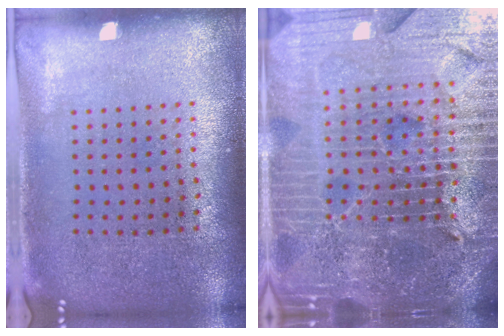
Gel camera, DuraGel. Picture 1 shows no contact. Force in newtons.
{"total": 7.1, "press": 6.2, "slide": 3.5}